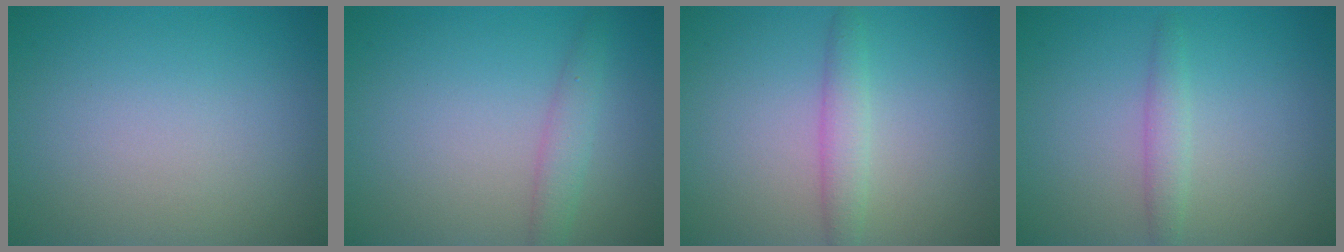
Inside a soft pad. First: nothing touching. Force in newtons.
{"total": 1.9, "press": 1.9, "slide": 0.1}
{"total": 2.1, "press": 2.1, "slide": 0.1}
{"total": 1.6, "press": 1.6, "slide": 0.0}